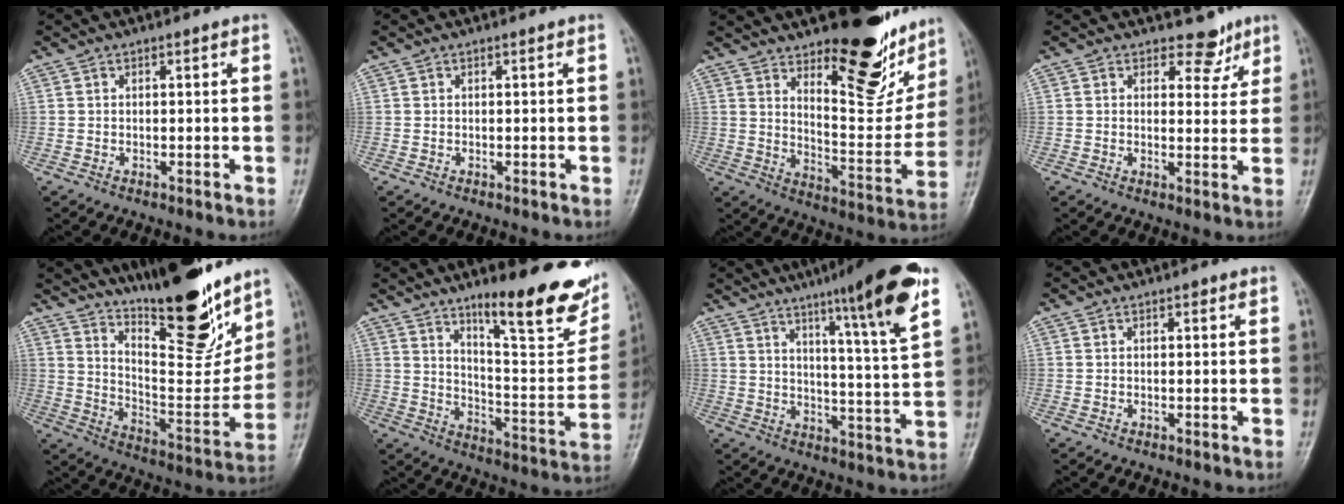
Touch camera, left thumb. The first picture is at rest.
{"total": 0.0}
{"total": 20.8, "force": [13.9, 8.0, 13.3], "torque": [-0.126, -0.096, 0.206]}
{"total": 4.4, "force": [3.3, 2.7, 0.9], "torque": [0.017, -0.022, 0.042]}
{"total": 21.7, "force": [15.9, 6.0, 13.5], "torque": [-0.163, -0.108, 0.260]}
{"total": 23.0, "force": [14.4, 5.9, 17.0], "torque": [-0.196, -0.074, 0.218]}
{"total": 16.5, "force": [9.7, 0.9, 13.3], "torque": [-0.185, -0.048, 0.141]}
{"total": 0.8, "force": [0.4, 0.4, 0.5], "torque": [-0.002, 0.000, 0.002]}